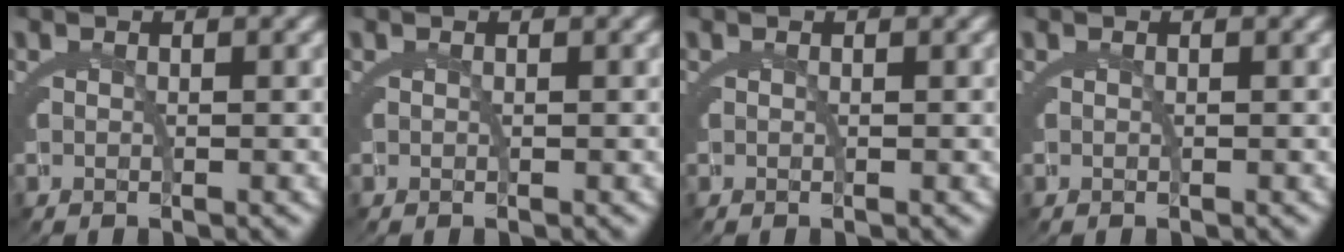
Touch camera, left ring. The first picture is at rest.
{"total": 0.0}
{"total": 0.0}
{"total": 0.0}